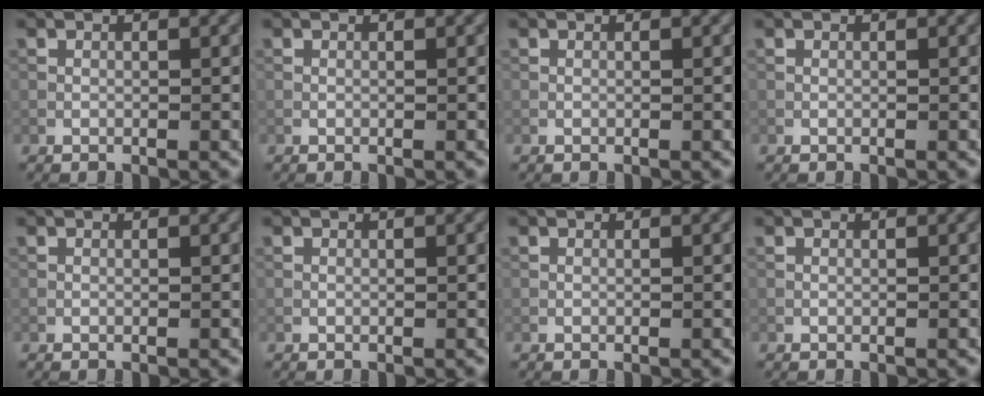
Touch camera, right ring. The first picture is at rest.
{"total": 0.0}
{"total": 0.0}
{"total": 0.0}
{"total": 0.0}
{"total": 0.0}
{"total": 0.0}
{"total": 0.0}